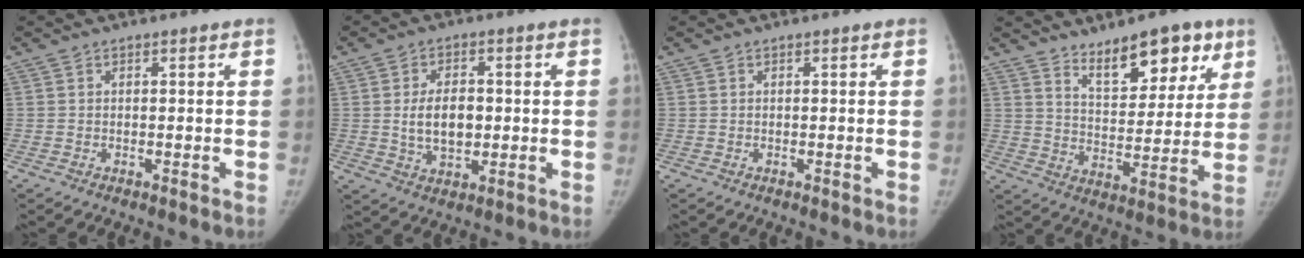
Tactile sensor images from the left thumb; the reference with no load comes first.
{"total": 7.7, "force": [0.0, 4.8, 6.0], "torque": [-0.089, -0.001, 0.006]}
{"total": 0.0}
{"total": 13.7, "force": [8.8, 6.3, 8.3], "torque": [-0.076, -0.050, 0.139]}